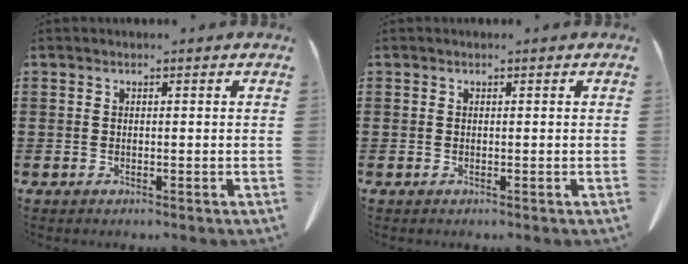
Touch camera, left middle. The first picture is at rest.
{"total": 0.0}